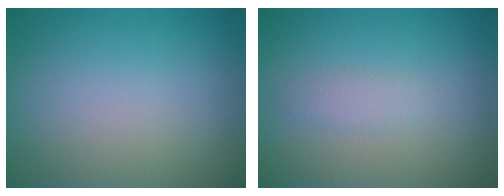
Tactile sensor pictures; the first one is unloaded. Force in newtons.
{"total": 1.1, "press": 1.1, "slide": 0.0}